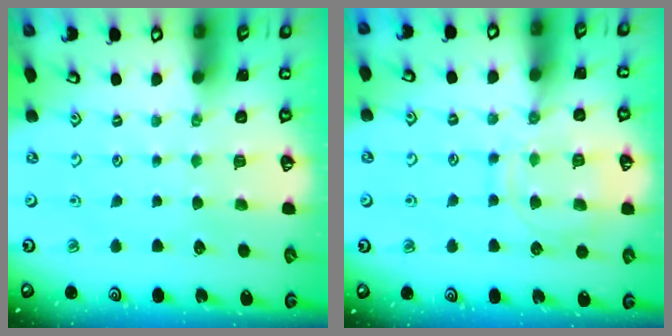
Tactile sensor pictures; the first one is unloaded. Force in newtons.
{"total": 11.8, "press": 11.8, "slide": 1.1}